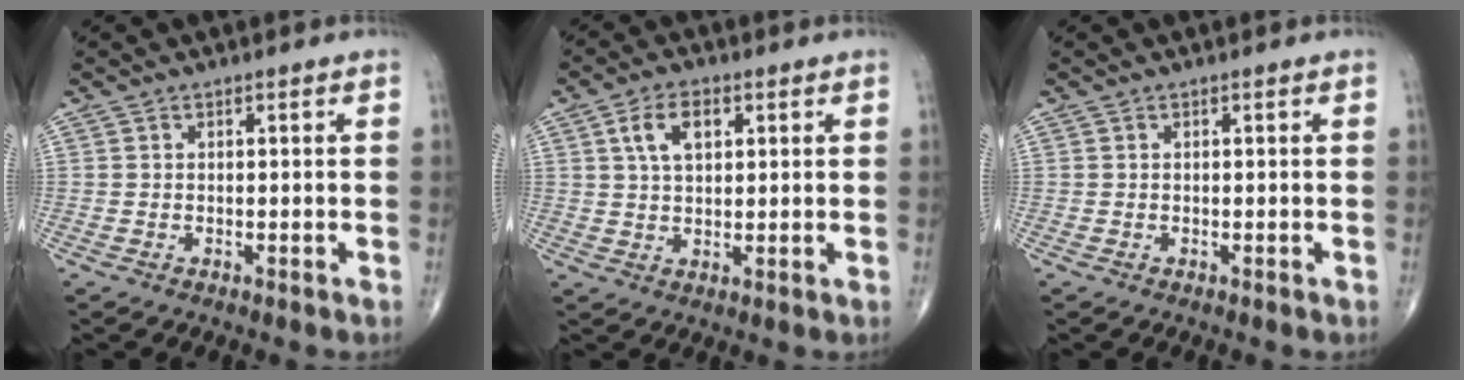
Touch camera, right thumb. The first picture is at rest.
{"total": 6.5, "force": [2.3, 3.7, 4.8], "torque": [-0.077, 0.000, 0.043]}
{"total": 0.0}